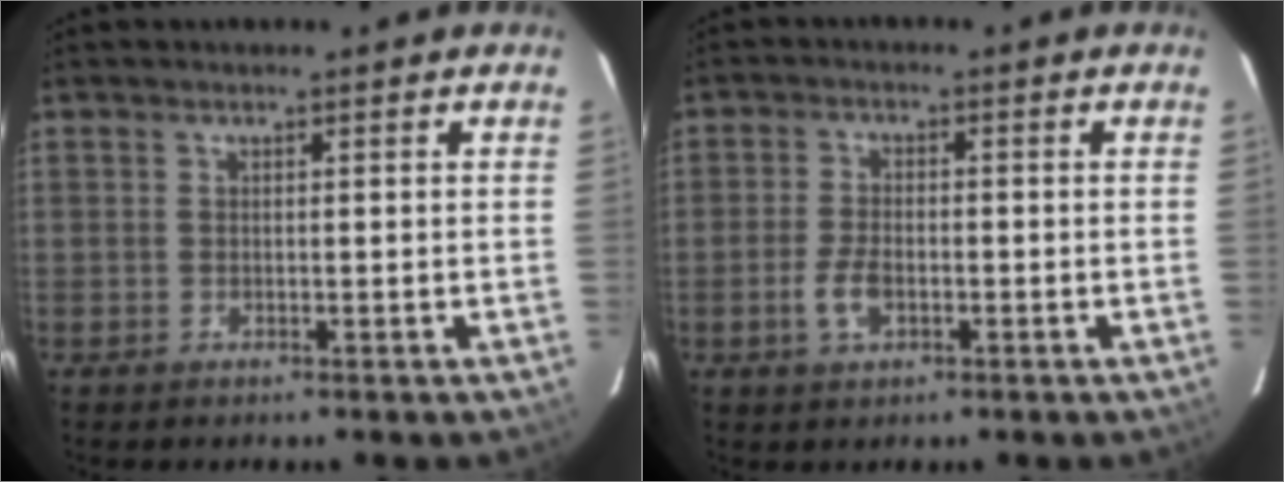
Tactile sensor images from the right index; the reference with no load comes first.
{"total": 4.8, "force": [-1.8, 2.6, 3.6], "torque": [-0.080, -0.001, -0.032]}